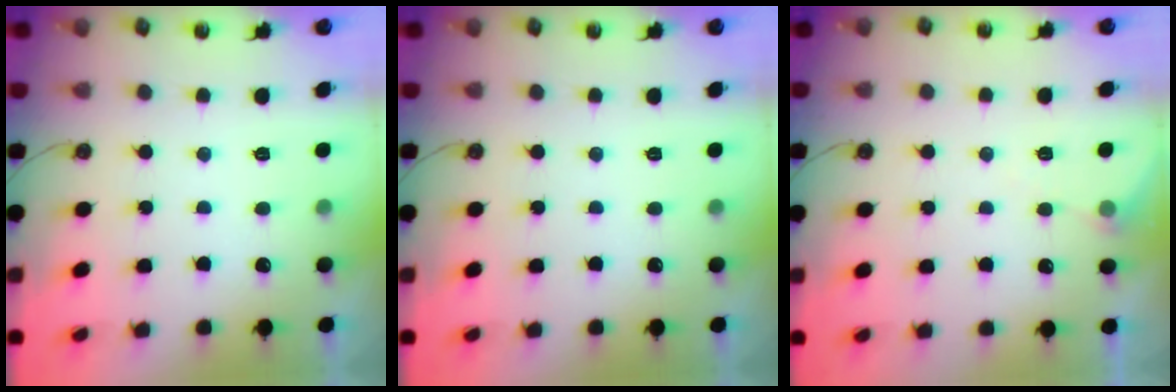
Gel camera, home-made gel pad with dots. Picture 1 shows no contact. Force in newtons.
{"total": 0.0}
{"total": 4.8, "press": 4.8, "slide": 0.5}